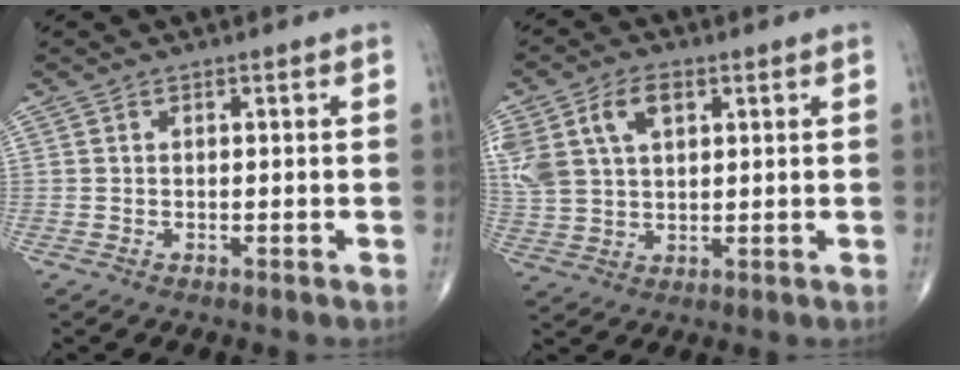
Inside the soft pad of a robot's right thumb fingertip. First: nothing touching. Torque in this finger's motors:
{"motor_torque": [1.35, 1.37, 0.84, 0.49, 0.10]}